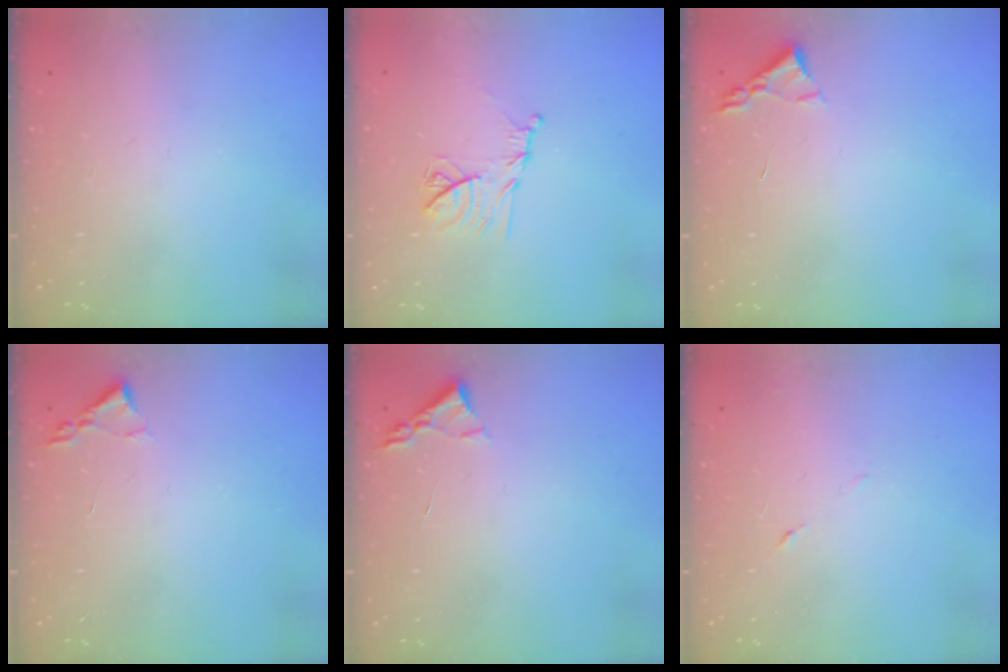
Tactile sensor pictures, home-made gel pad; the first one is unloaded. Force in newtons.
{"total": 11.2, "press": 11.2, "slide": 0.5}
{"total": 2.2, "press": 2.2, "slide": 0.3}
{"total": 1.8, "press": 1.8, "slide": 0.3}
{"total": 2.2, "press": 2.2, "slide": 0.3}
{"total": 5.3, "press": 5.3, "slide": 0.6}